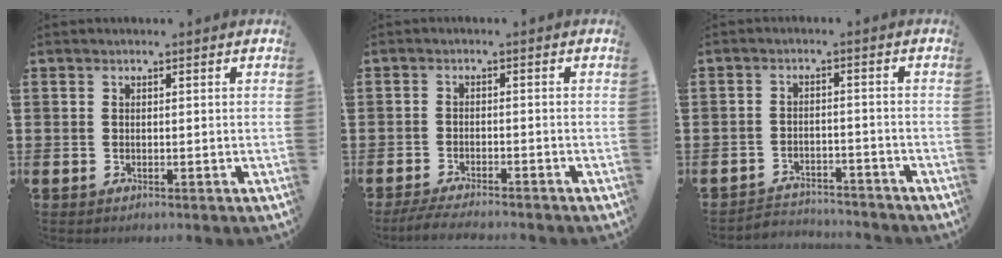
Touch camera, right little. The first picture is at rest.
{"total": 2.4, "force": [-2.3, 0.0, 0.8], "torque": [-0.020, 0.001, -0.046]}
{"total": 2.9, "force": [-2.8, 0.3, -0.2], "torque": [-0.005, 0.002, -0.062]}